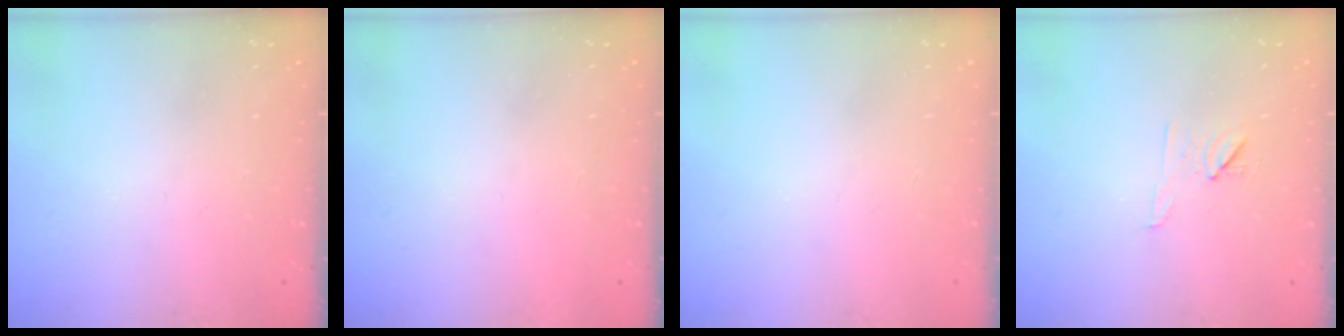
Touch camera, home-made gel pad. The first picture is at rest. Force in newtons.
{"total": 1.6, "press": 1.6, "slide": 0.1}
{"total": 0.0}
{"total": 6.7, "press": 6.6, "slide": 1.1}